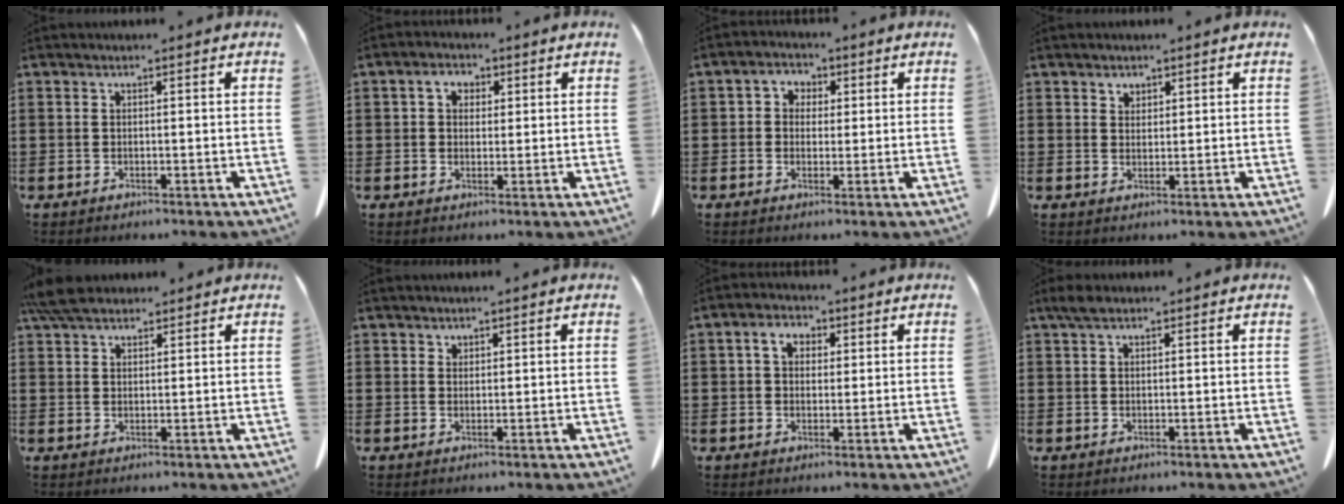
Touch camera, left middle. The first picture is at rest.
{"total": 3.0, "force": [1.2, 2.2, 1.7], "torque": [-0.034, 0.009, 0.016]}
{"total": 2.3, "force": [0.2, 2.2, 0.7], "torque": [-0.026, 0.010, -0.001]}
{"total": 1.6, "force": [1.4, 0.7, 0.2], "torque": [0.003, -0.002, 0.026]}
{"total": 5.2, "force": [4.3, 1.6, 2.3], "torque": [-0.055, 0.001, 0.084]}
{"total": 1.0, "force": [1.0, 0.3, 0.0], "torque": [-0.002, -0.001, 0.020]}
{"total": 3.7, "force": [1.3, 2.6, 2.3], "torque": [-0.048, 0.010, 0.019]}
{"total": 2.0, "force": [1.2, 0.9, 1.3], "torque": [-0.029, 0.006, 0.022]}